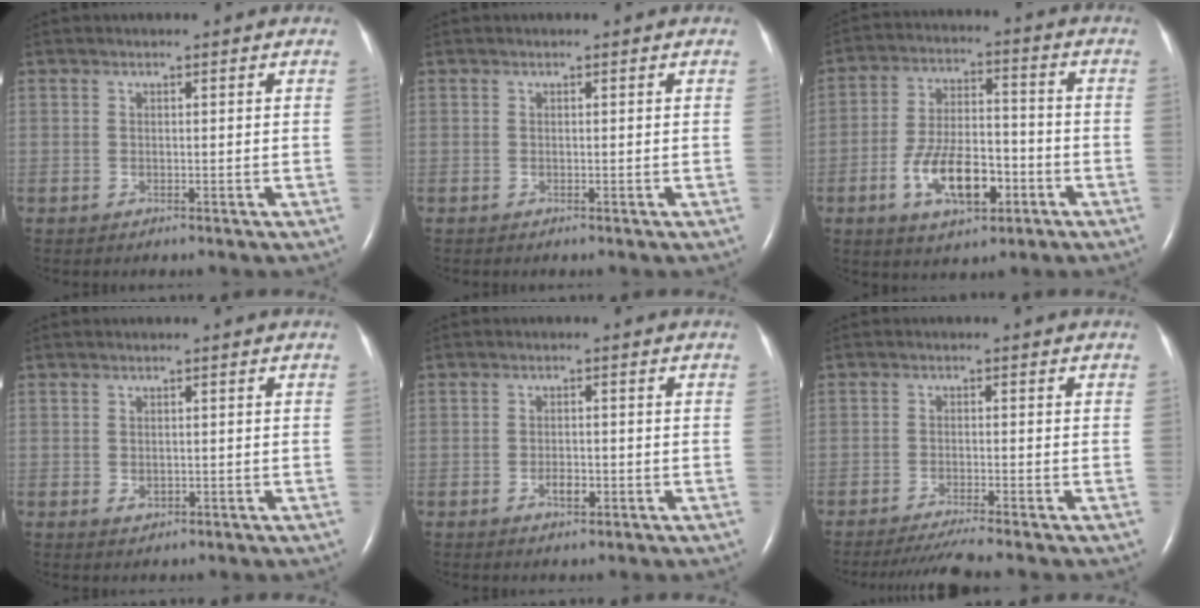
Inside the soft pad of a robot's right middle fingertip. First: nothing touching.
{"total": 0.0}
{"total": 11.2, "force": [-4.5, 4.8, 9.0], "torque": [-0.176, 0.008, -0.075]}
{"total": 1.3, "force": [-0.3, 1.0, 0.8], "torque": [-0.017, -0.002, 0.001]}
{"total": 2.3, "force": [-1.0, 1.0, 1.8], "torque": [-0.031, 0.003, -0.014]}
{"total": 4.7, "force": [-4.1, -1.1, 1.9], "torque": [-0.037, -0.020, -0.073]}